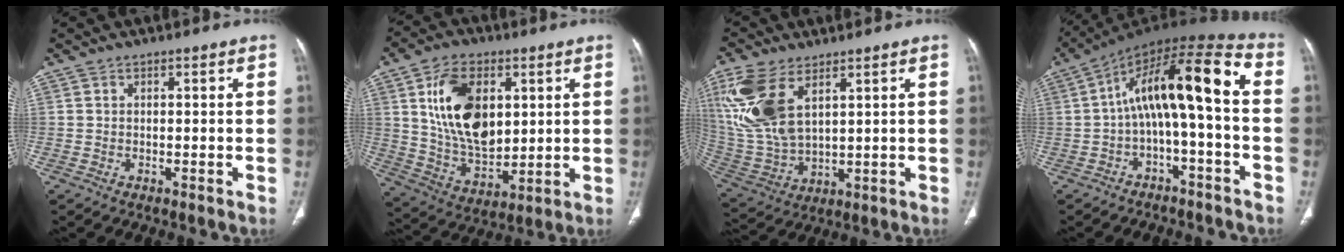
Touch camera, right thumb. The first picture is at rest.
{"total": 17.5, "force": [4.6, 10.7, 13.0], "torque": [-0.200, -0.023, 0.095]}
{"total": 16.2, "force": [7.0, 8.4, 11.9], "torque": [-0.265, -0.018, 0.154]}
{"total": 15.7, "force": [-1.0, 4.7, 14.9], "torque": [-0.245, 0.078, -0.022]}